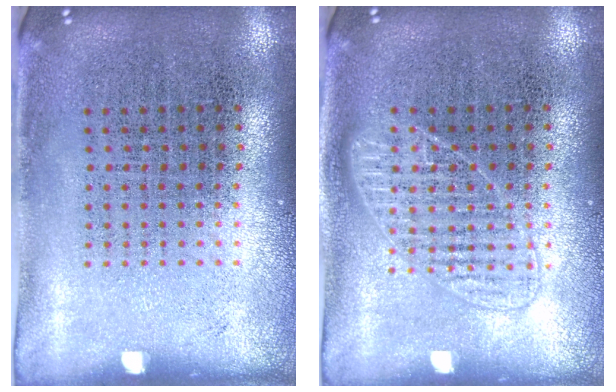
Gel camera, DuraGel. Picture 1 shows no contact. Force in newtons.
{"total": 2.3, "press": 2.2, "slide": 0.3}